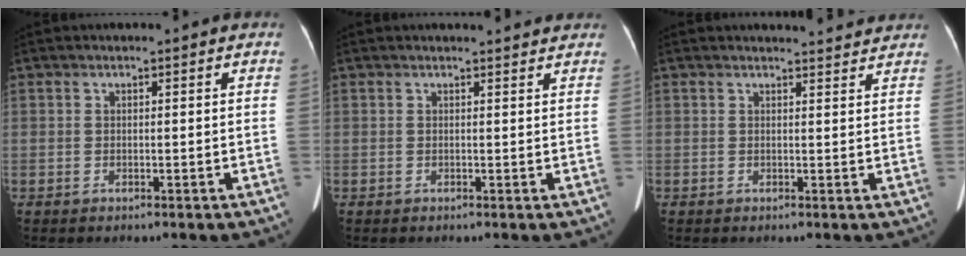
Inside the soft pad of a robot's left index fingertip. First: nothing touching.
{"total": 3.2, "force": [3.1, 0.5, 0.6], "torque": [-0.013, 0.009, 0.032]}
{"total": 4.7, "force": [4.6, 0.8, 0.5], "torque": [-0.008, 0.007, 0.045]}